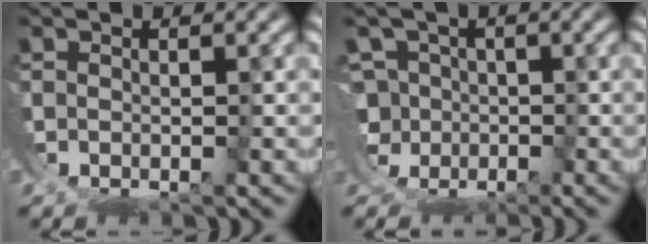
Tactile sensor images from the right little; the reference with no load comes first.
{"total": 6.3, "force": [-0.4, 6.2, 1.0], "torque": [-0.045, -0.032, -0.003]}